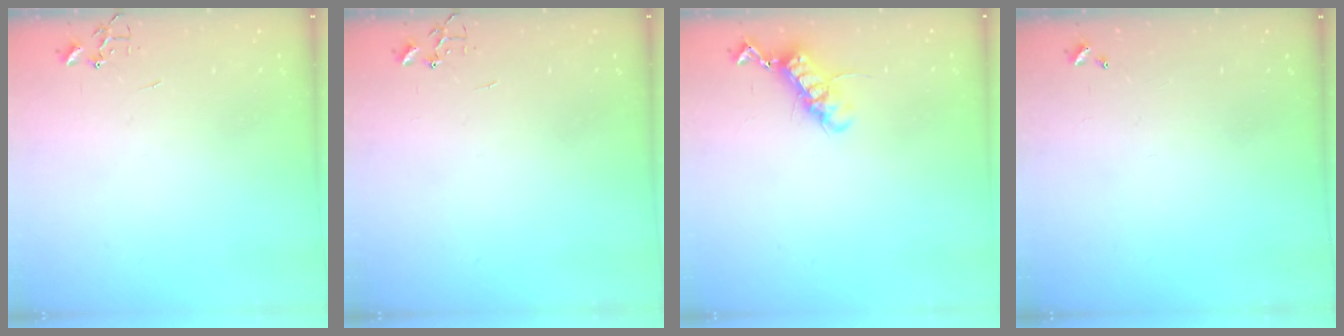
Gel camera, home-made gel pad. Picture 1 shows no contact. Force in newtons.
{"total": 0.0}
{"total": 11.7, "press": 11.7, "slide": 0.9}
{"total": 0.0}